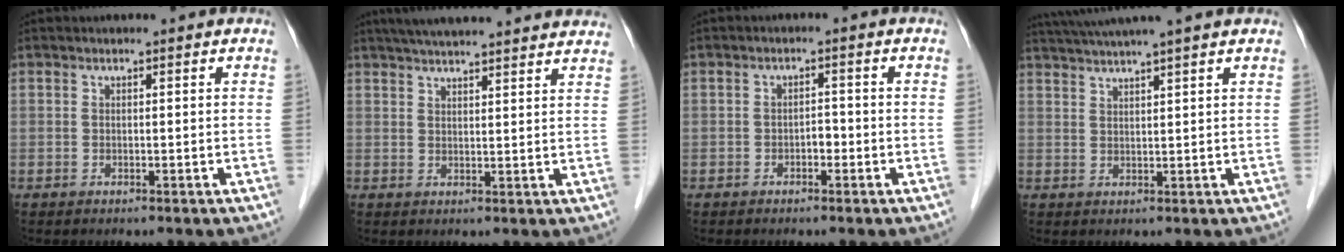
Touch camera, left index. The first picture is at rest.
{"total": 18.5, "force": [16.6, 1.8, 7.9], "torque": [-0.122, 0.035, 0.219]}
{"total": 1.6, "force": [-0.9, 0.9, 1.0], "torque": [-0.011, 0.002, -0.016]}
{"total": 9.3, "force": [7.9, -0.8, 4.8], "torque": [-0.084, 0.034, 0.117]}